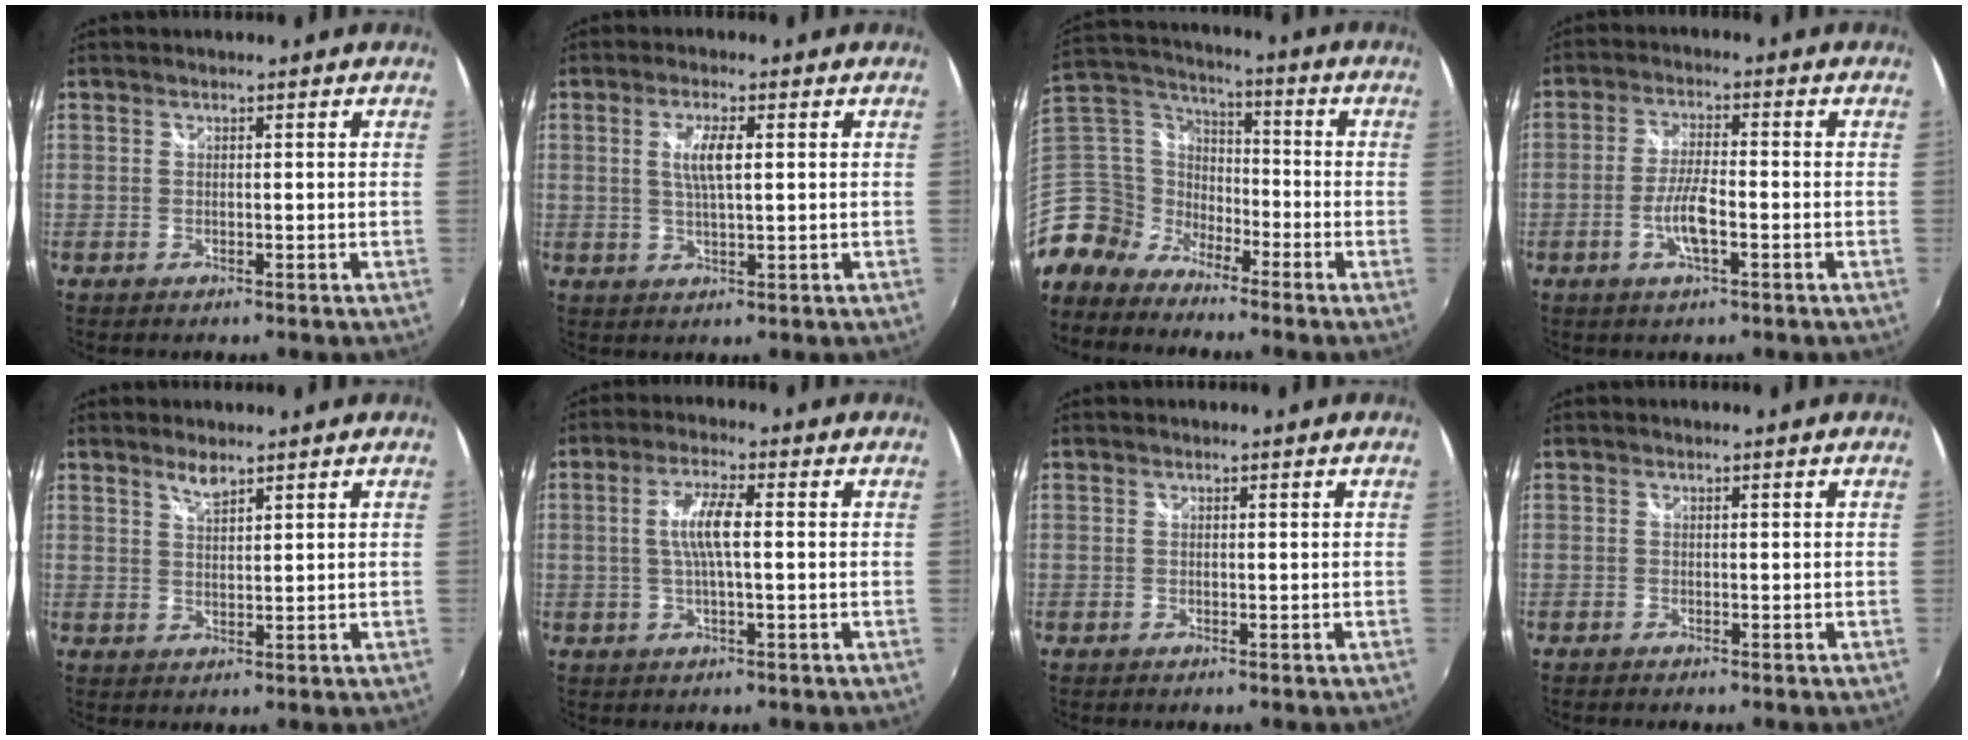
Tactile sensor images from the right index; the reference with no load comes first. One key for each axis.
{"total": 4.6, "fx": 0.9, "fy": 0.9, "fz": 4.4, "tx": -0.084, "ty": -0.002, "tz": 0.018}
{"total": 11.2, "fx": -8.6, "fy": 7.0, "fz": 1.6, "tx": -0.069, "ty": 0.036, "tz": -0.193}
{"total": 5.9, "fx": -2.2, "fy": 1.2, "fz": 5.4, "tx": -0.110, "ty": -0.002, "tz": -0.042}
{"total": 2.6, "fx": 2.2, "fy": 0.5, "fz": 1.4, "tx": -0.025, "ty": 0.001, "tz": 0.039}
{"total": 6.1, "fx": 0.2, "fy": 1.0, "fz": 6.0, "tx": -0.113, "ty": 0.002, "tz": 0.007}
{"total": 0.0}
{"total": 0.5, "fx": -0.5, "fy": 0.1, "fz": 0.0, "tx": -0.002, "ty": -0.004, "tz": -0.012}